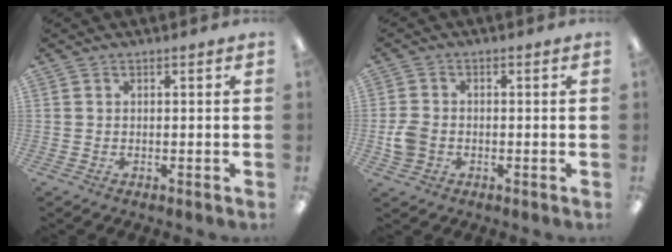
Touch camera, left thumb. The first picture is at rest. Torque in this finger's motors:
{"motor_torque": [-0.03, 0.04, -0.01, 0.01, 0.00]}